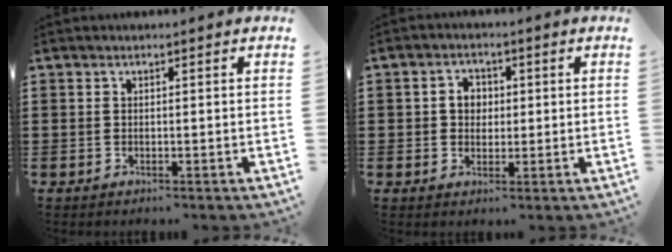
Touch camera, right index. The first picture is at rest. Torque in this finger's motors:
{"motor_torque": [0.65, 0.03, 0.37, 0.05]}